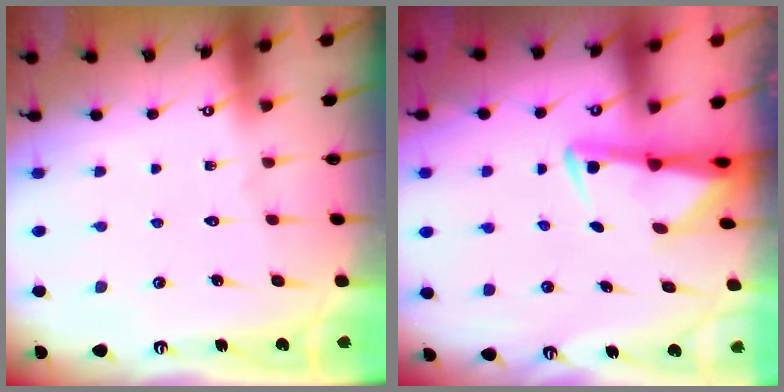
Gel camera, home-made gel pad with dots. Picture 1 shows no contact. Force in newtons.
{"total": 2.9, "press": 2.8, "slide": 0.5}